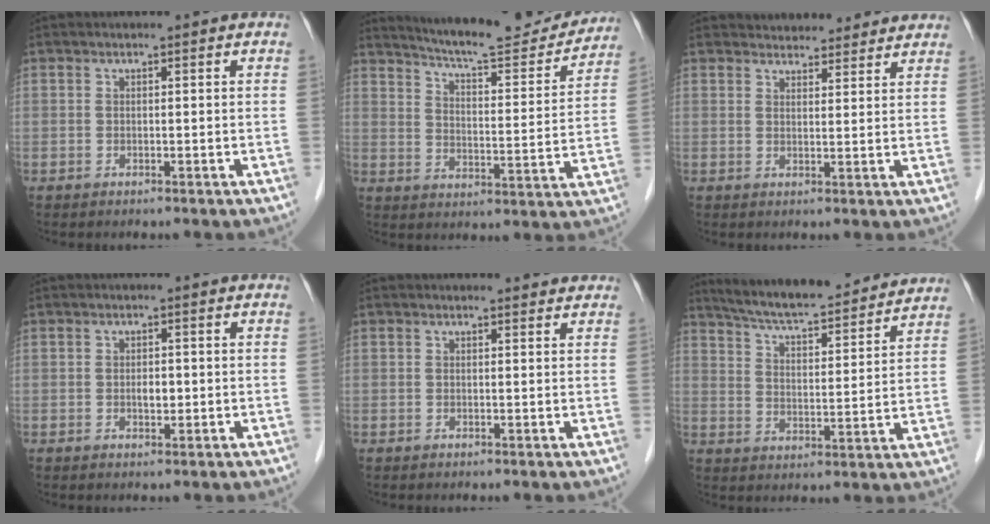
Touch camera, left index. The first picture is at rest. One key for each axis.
{"total": 16.4, "fx": 15.6, "fy": 1.8, "fz": 4.9, "tx": -0.076, "ty": -0.032, "tz": 0.211}
{"total": 7.9, "fx": 7.5, "fy": 2.4, "fz": 1.3, "tx": 0.001, "ty": 0.013, "tz": 0.081}
{"total": 1.6, "fx": -0.5, "fy": 0.8, "fz": 1.3, "tx": -0.022, "ty": -0.004, "tz": -0.007}
{"total": 1.8, "fx": 1.7, "fy": 0.4, "fz": 0.1, "tx": -0.009, "ty": -0.003, "tz": 0.012}
{"total": 18.7, "fx": 17.1, "fy": 2.3, "fz": 7.1, "tx": -0.112, "ty": 0.009, "tz": 0.243}